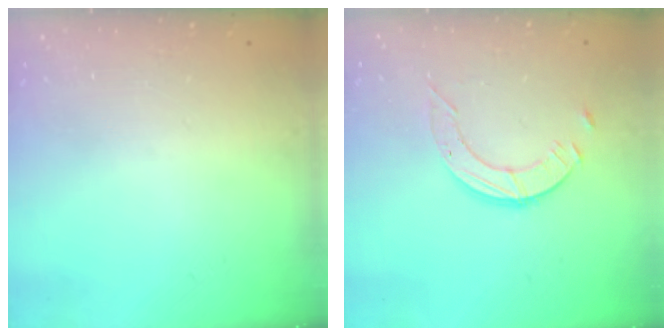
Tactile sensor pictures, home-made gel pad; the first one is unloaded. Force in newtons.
{"total": 3.6, "press": 3.5, "slide": 0.3}